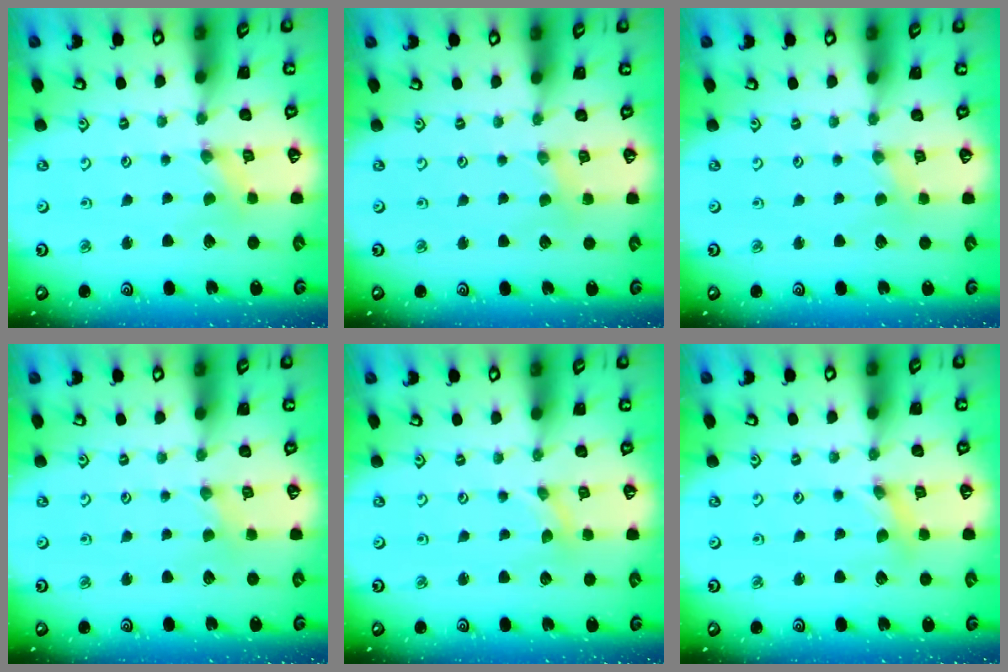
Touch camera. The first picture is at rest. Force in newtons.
{"total": 0.8, "press": 0.8, "slide": 0.2}
{"total": 0.0}
{"total": 1.2, "press": 1.2, "slide": 0.3}
{"total": 0.0}
{"total": 1.5, "press": 1.4, "slide": 0.3}